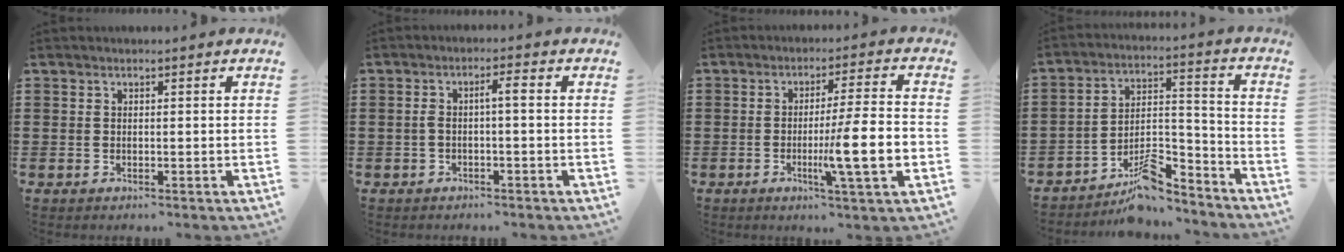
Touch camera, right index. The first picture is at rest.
{"total": 2.5, "force": [-0.2, 0.3, 2.5], "torque": [-0.056, 0.001, -0.010]}
{"total": 10.3, "force": [-2.5, 0.5, 10.0], "torque": [-0.156, -0.017, -0.047]}
{"total": 9.7, "force": [-8.1, 3.2, 4.4], "torque": [-0.052, 0.030, -0.147]}